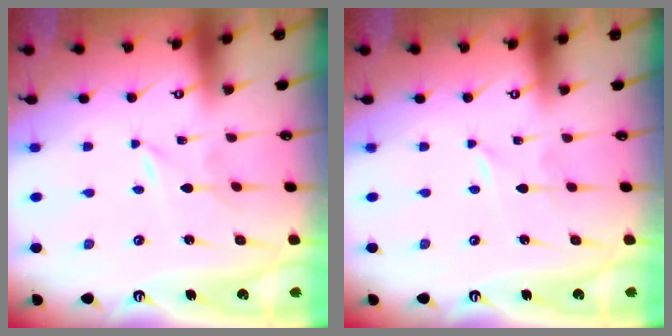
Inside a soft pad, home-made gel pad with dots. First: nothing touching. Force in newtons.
{"total": 0.0}